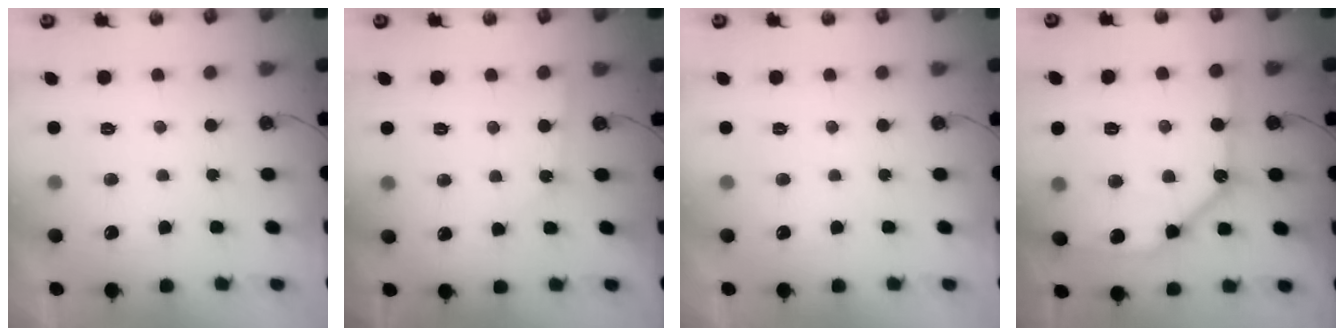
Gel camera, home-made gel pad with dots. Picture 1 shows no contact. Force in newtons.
{"total": 3.4, "press": 3.4, "slide": 0.5}
{"total": 0.0}
{"total": 15.7, "press": 15.6, "slide": 1.2}